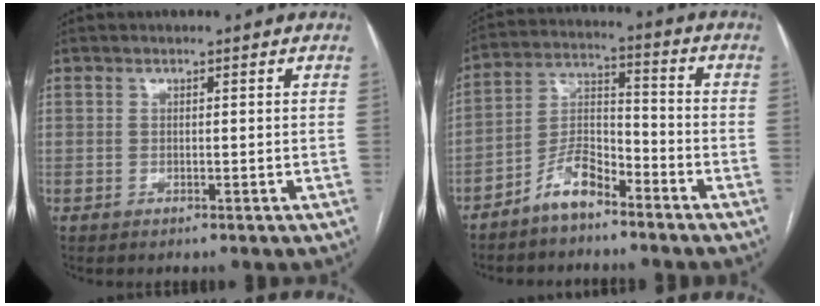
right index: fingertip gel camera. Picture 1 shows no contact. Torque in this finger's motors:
{"motor_torque": [-0.03, -0.27, -0.08, -0.07]}